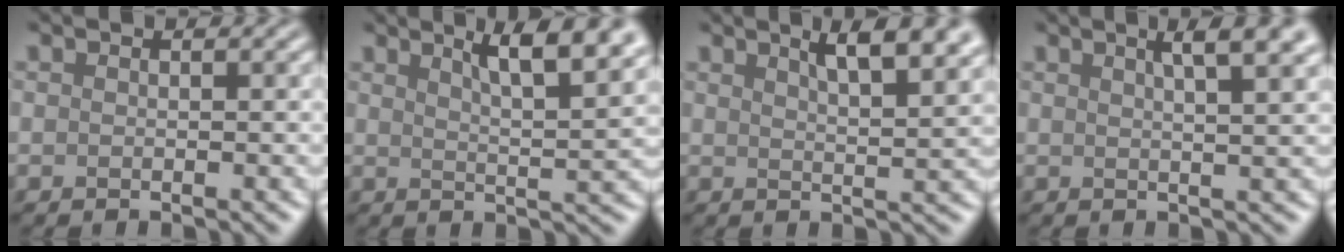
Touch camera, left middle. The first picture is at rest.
{"total": 7.1, "force": [4.3, 1.8, 5.3], "torque": [-0.048, 0.023, 0.050]}
{"total": 6.5, "force": [4.0, 2.0, 4.7], "torque": [-0.037, 0.029, 0.041]}
{"total": 5.4, "force": [3.1, 1.7, 4.1], "torque": [-0.029, 0.031, 0.020]}